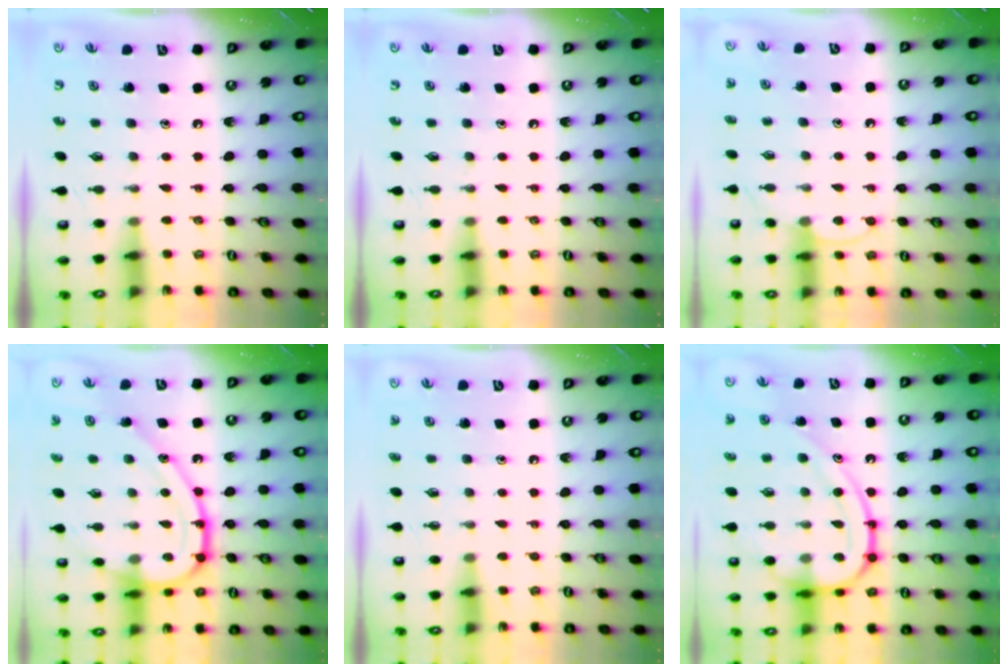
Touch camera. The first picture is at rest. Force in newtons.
{"total": 0.0}
{"total": 8.2, "press": 8.2, "slide": 0.5}
{"total": 17.5, "press": 17.5, "slide": 1.1}
{"total": 1.1, "press": 1.1, "slide": 0.3}
{"total": 17.7, "press": 17.6, "slide": 1.5}